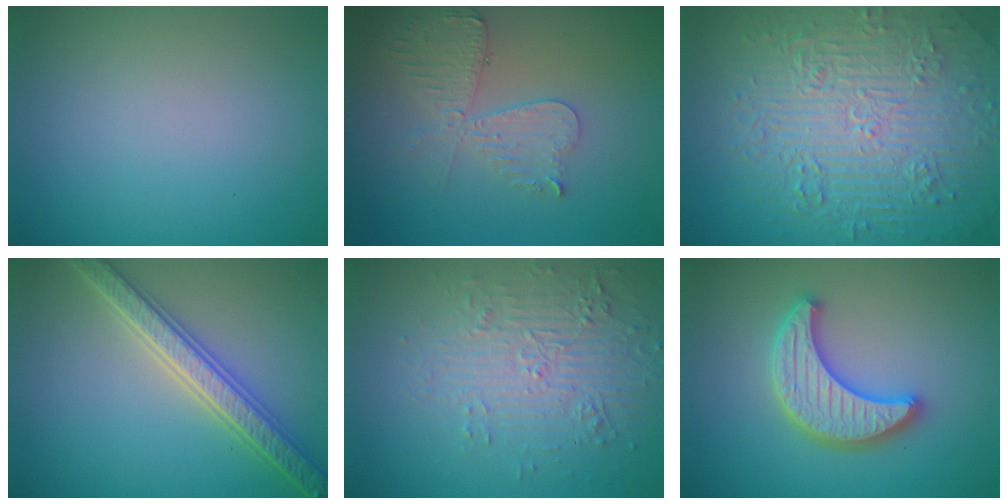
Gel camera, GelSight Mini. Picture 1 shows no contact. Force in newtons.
{"total": 4.4, "press": 3.9, "slide": 2.0}
{"total": 11.1, "press": 7.4, "slide": 8.3}
{"total": 4.8, "press": 4.7, "slide": 1.1}
{"total": 4.2, "press": 3.7, "slide": 2.0}
{"total": 4.4, "press": 4.3, "slide": 0.9}